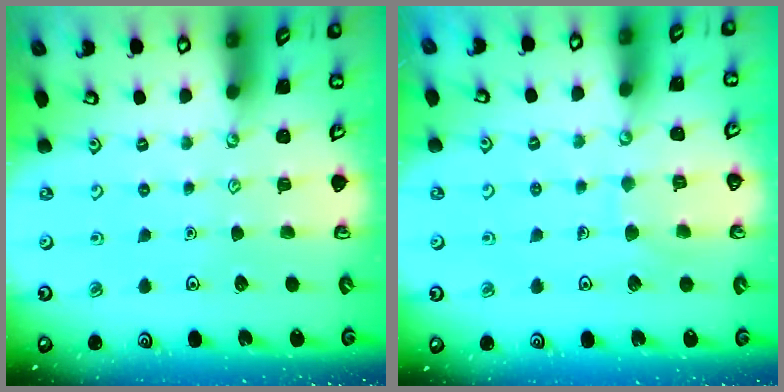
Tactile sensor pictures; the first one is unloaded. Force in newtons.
{"total": 6.4, "press": 6.4, "slide": 0.2}